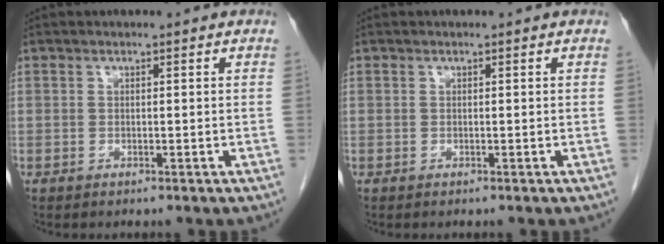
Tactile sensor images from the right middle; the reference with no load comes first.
{"total": 0.0}